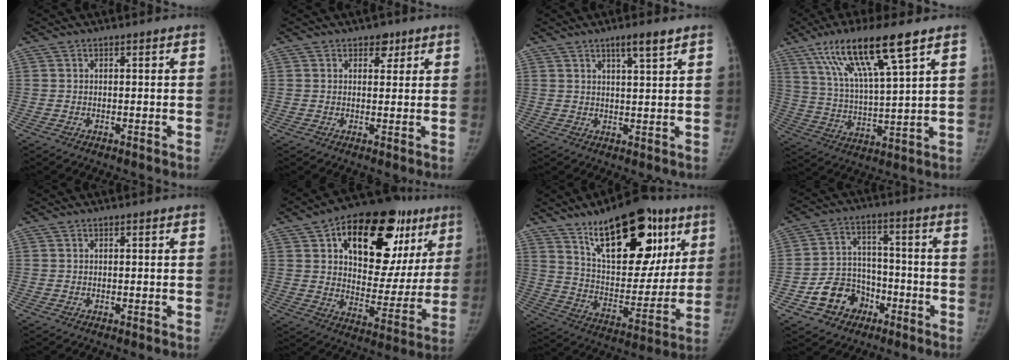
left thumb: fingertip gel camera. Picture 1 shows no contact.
{"total": 2.6, "force": [1.6, 1.8, 1.1], "torque": [0.006, -0.007, 0.019]}
{"total": 4.4, "force": [2.9, 0.5, 3.3], "torque": [-0.051, -0.019, 0.050]}
{"total": 17.3, "force": [9.7, 2.5, 14.1], "torque": [-0.268, -0.026, 0.186]}
{"total": 0.0}
{"total": 29.1, "force": [13.2, 15.5, 20.8], "torque": [-0.254, 0.002, 0.200]}
{"total": 26.1, "force": [14.0, 12.2, 18.2], "torque": [-0.220, -0.042, 0.226]}
{"total": 10.6, "force": [-5.1, 8.5, 3.9], "torque": [-0.033, 0.047, -0.083]}